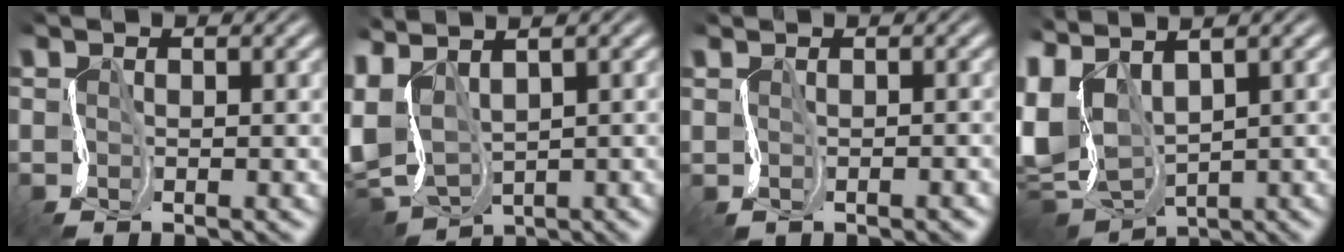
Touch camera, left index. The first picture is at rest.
{"total": 6.9, "force": [0.0, 4.4, 5.3], "torque": [-0.135, 0.004, 0.030]}
{"total": 0.7, "force": [0.0, 0.6, 0.3], "torque": [0.011, 0.003, 0.005]}
{"total": 8.9, "force": [1.2, 5.7, 6.8], "torque": [-0.183, 0.002, 0.037]}